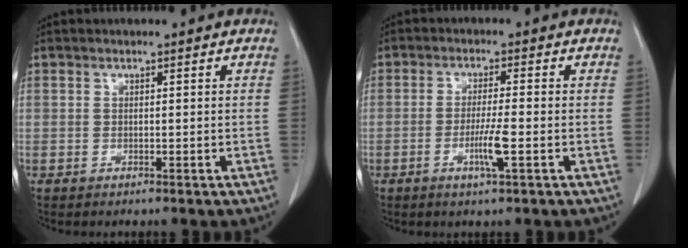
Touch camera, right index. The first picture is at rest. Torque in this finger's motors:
{"motor_torque": [0.08, -0.04, 0.05, 0.01]}